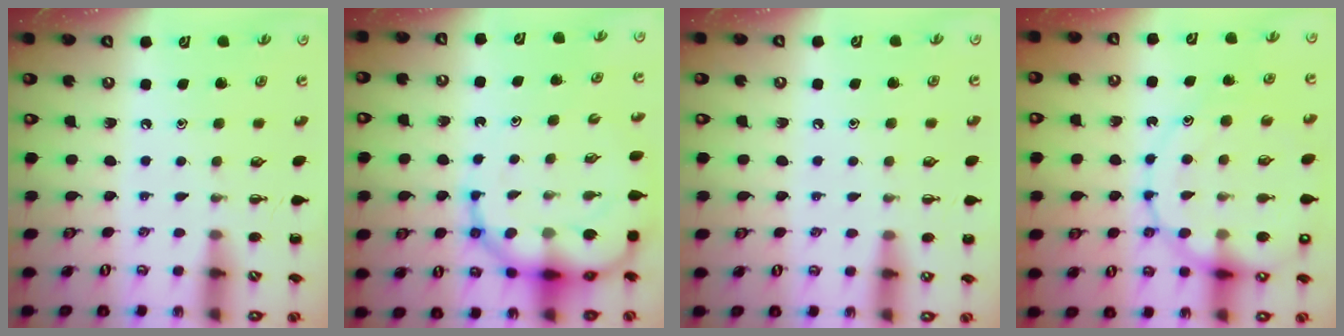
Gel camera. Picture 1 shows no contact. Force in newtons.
{"total": 13.8, "press": 13.3, "slide": 3.7}
{"total": 3.4, "press": 3.2, "slide": 1.2}
{"total": 17.1, "press": 16.9, "slide": 2.5}